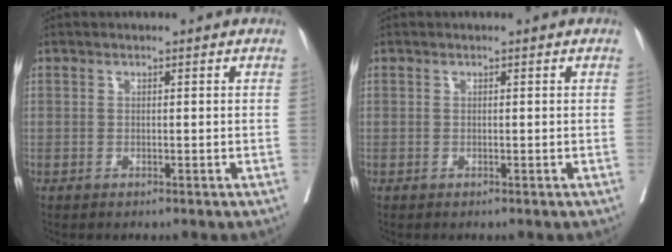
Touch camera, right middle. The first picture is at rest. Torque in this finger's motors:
{"motor_torque": [0.00, 0.27, -0.01, 0.00]}